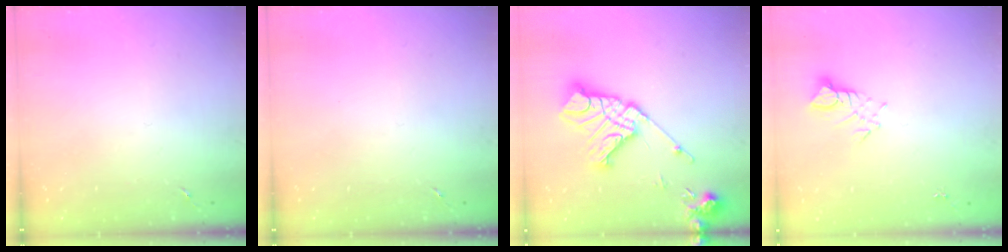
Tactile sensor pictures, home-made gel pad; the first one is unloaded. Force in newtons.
{"total": 0.0}
{"total": 18.0, "press": 17.9, "slide": 2.5}
{"total": 3.5, "press": 3.5, "slide": 0.3}